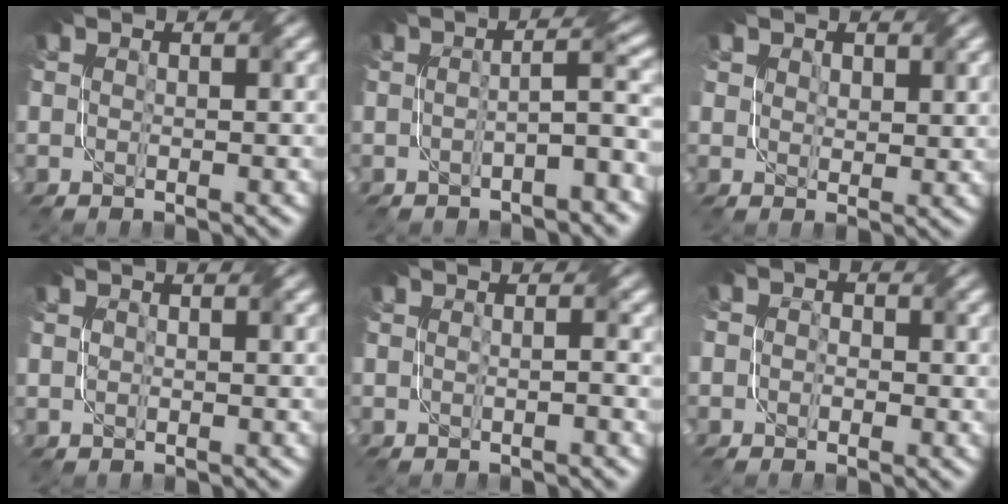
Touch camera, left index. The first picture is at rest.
{"total": 3.4, "force": [-1.5, 0.4, 3.1], "torque": [-0.045, 0.014, -0.030]}
{"total": 2.5, "force": [1.9, 1.4, 0.8], "torque": [-0.018, -0.004, 0.037]}
{"total": 0.0}
{"total": 0.9, "force": [-0.3, -0.1, 0.9], "torque": [-0.013, 0.003, -0.006]}
{"total": 2.1, "force": [0.1, 1.8, 1.1], "torque": [-0.006, 0.006, -0.015]}